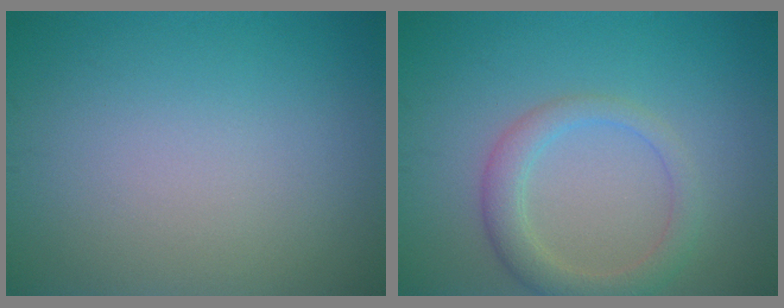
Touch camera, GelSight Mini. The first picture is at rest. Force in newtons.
{"total": 3.1, "press": 3.1, "slide": 0.2}